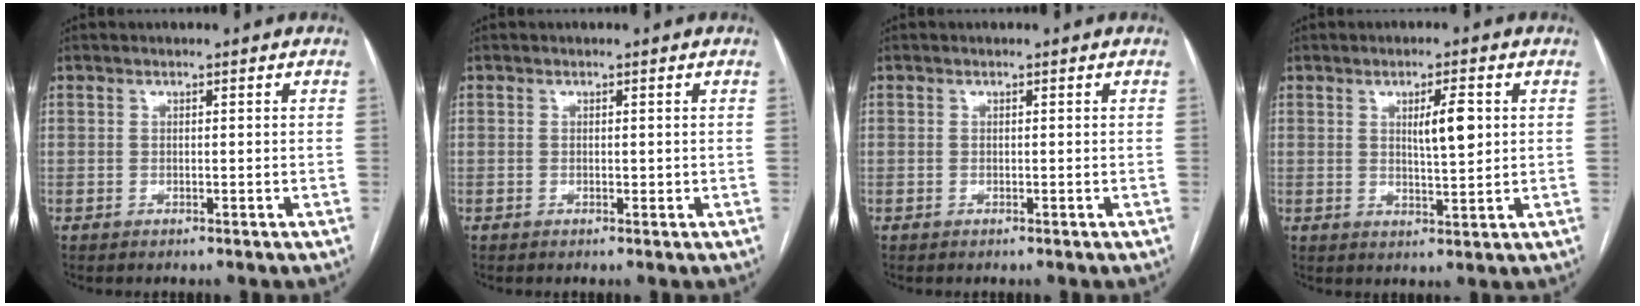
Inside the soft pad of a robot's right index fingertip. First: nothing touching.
{"total": 0.6, "force": [0.0, 0.4, 0.5], "torque": [-0.006, -0.001, 0.000]}
{"total": 0.0}
{"total": 4.9, "force": [1.3, 0.9, 4.7], "torque": [-0.077, 0.000, 0.023]}